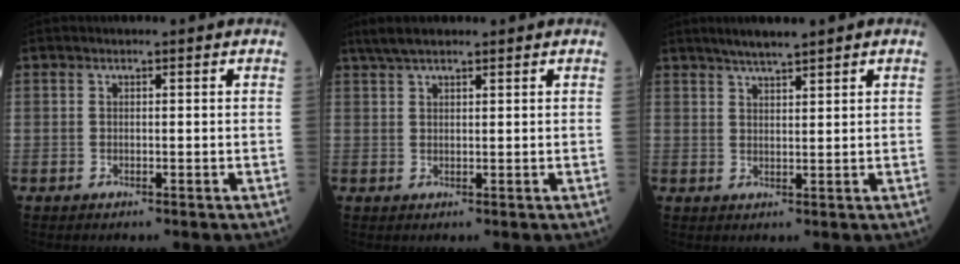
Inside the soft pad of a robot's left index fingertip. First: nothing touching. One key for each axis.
{"total": 3.7, "fx": 3.0, "fy": 0.8, "fz": 2.1, "tx": -0.044, "ty": 0.019, "tz": 0.059}
{"total": 4.0, "fx": 3.4, "fy": 0.0, "fz": 2.2, "tx": -0.043, "ty": 0.008, "tz": 0.060}